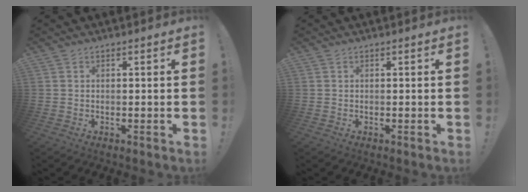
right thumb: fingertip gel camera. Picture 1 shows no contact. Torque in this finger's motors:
{"motor_torque": [-0.02, 0.02, 0.00, 0.00, 0.00]}